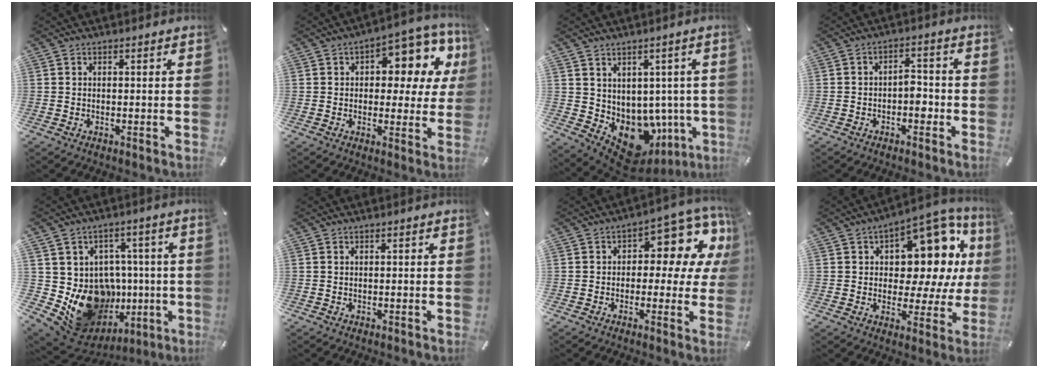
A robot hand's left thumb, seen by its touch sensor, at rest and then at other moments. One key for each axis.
{"total": 11.8, "fx": 4.2, "fy": 6.7, "fz": 8.8, "tx": -0.102, "ty": -0.034, "tz": 0.068}
{"total": 8.5, "fx": -2.5, "fy": 7.0, "fz": 4.2, "tx": -0.055, "ty": -0.026, "tz": -0.022}
{"total": 4.0, "fx": -1.7, "fy": 2.4, "fz": 2.7, "tx": -0.048, "ty": 0.013, "tz": -0.031}
{"total": 16.7, "fx": -3.3, "fy": 14.3, "fz": 8.0, "tx": -0.122, "ty": -0.015, "tz": -0.014}
{"total": 0.0}
{"total": 10.9, "fx": 3.8, "fy": 5.9, "fz": 8.3, "tx": -0.099, "ty": -0.035, "tz": 0.061}
{"total": 15.5, "fx": 6.9, "fy": 9.0, "fz": 10.6, "tx": -0.124, "ty": -0.068, "tz": 0.115}